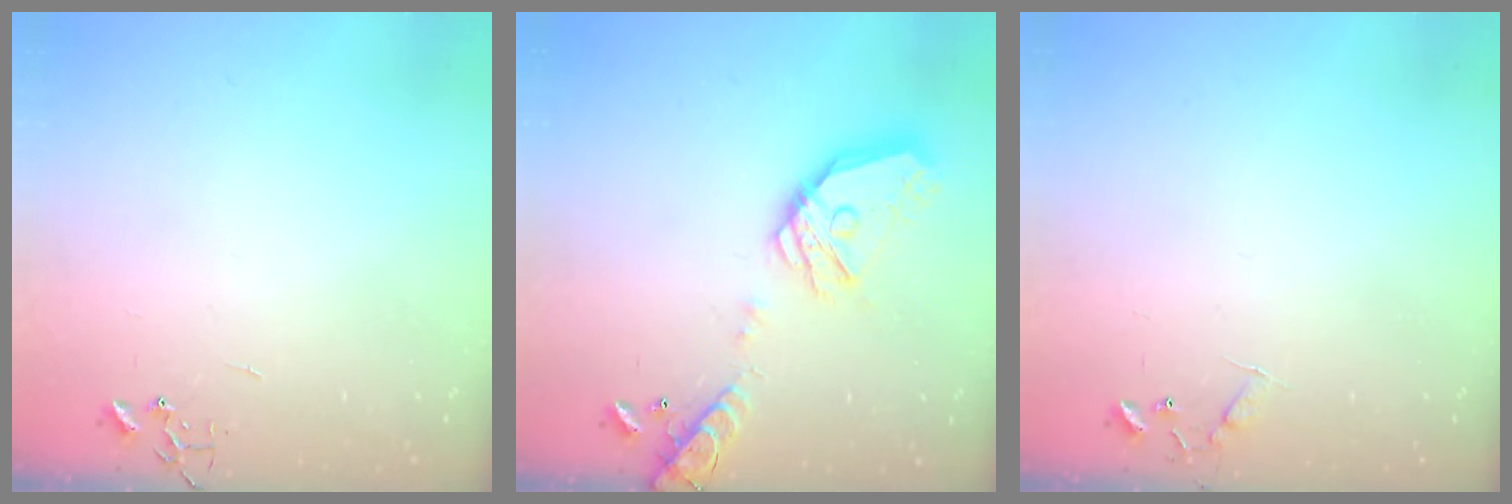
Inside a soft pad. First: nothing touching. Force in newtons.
{"total": 19.0, "press": 18.9, "slide": 2.0}
{"total": 6.5, "press": 6.5, "slide": 0.6}